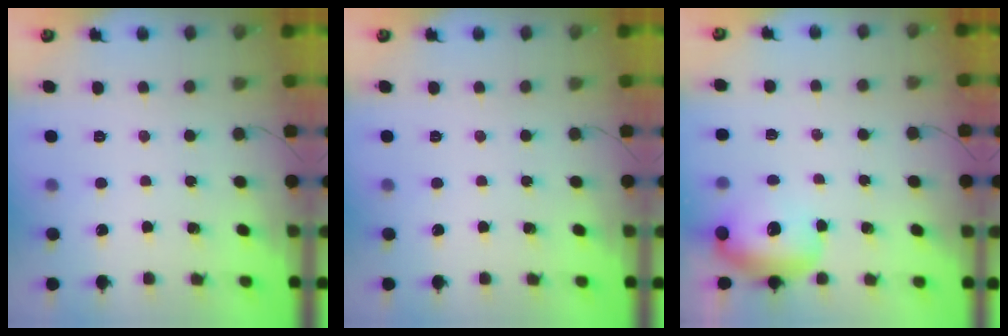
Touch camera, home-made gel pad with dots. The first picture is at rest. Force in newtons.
{"total": 0.0}
{"total": 17.2, "press": 14.8, "slide": 8.8}